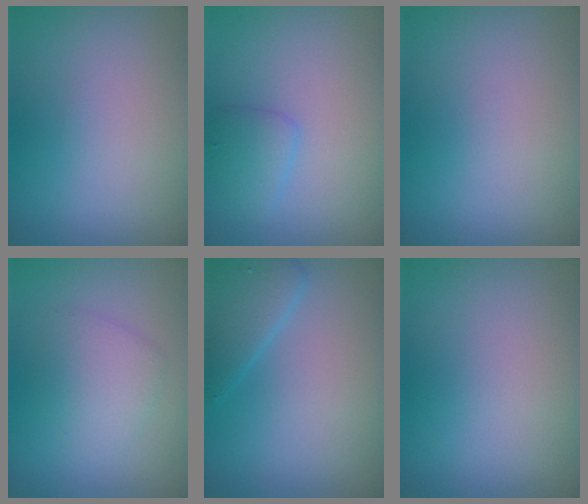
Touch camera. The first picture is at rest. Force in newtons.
{"total": 1.7, "press": 1.7, "slide": 0.1}
{"total": 0.0}
{"total": 2.4, "press": 2.4, "slide": 0.3}
{"total": 2.9, "press": 2.9, "slide": 0.2}
{"total": 0.0}